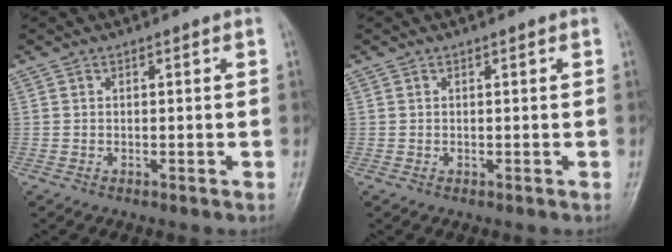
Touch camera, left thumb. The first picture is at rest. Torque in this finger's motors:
{"motor_torque": [-0.13, -0.05, -0.09, -0.10, 0.00]}